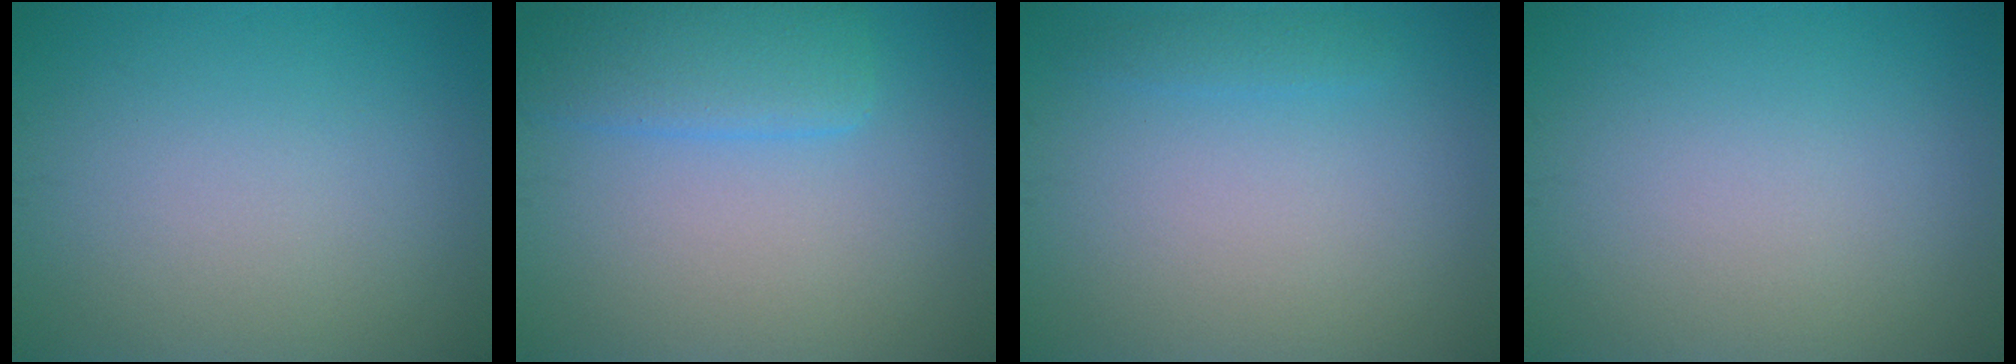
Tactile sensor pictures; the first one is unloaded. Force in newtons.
{"total": 3.7, "press": 3.7, "slide": 0.4}
{"total": 1.0, "press": 1.0, "slide": 0.1}
{"total": 0.0}